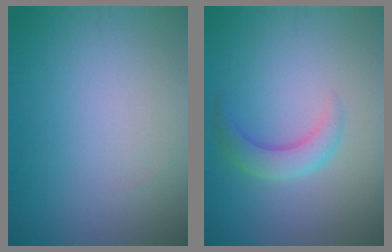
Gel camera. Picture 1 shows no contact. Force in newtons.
{"total": 2.9, "press": 2.9, "slide": 0.1}